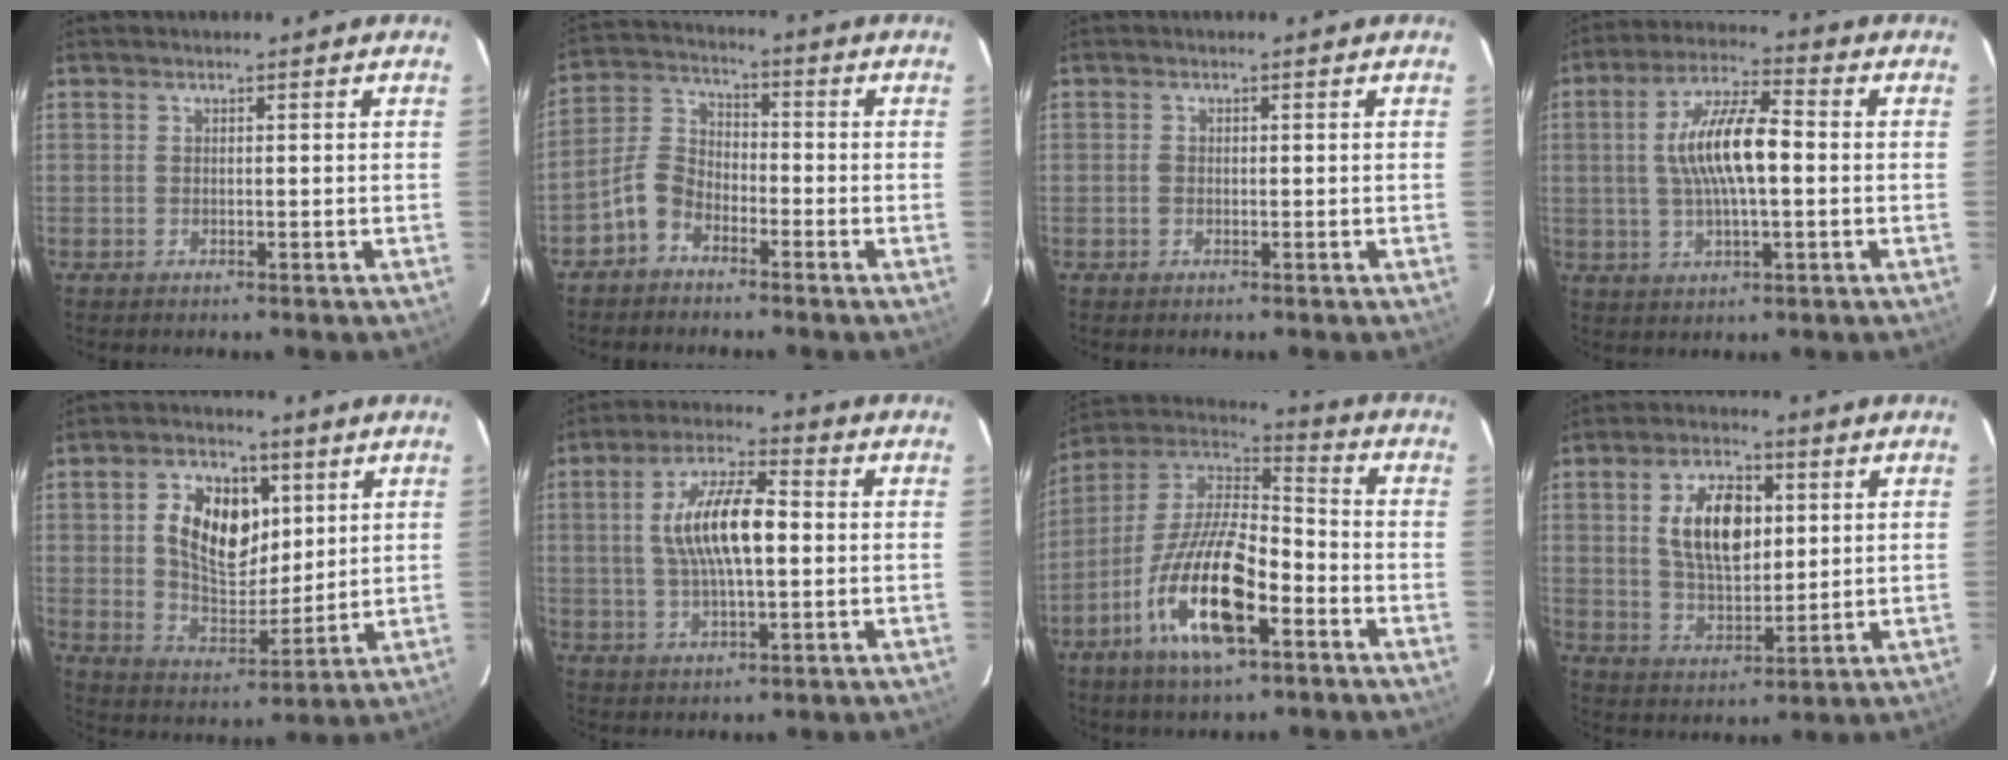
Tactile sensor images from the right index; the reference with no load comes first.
{"total": 6.5, "force": [-4.2, 3.9, 2.9], "torque": [-0.068, 0.022, -0.091]}
{"total": 1.0, "force": [-0.2, 0.8, 0.5], "torque": [-0.009, 0.002, -0.005]}
{"total": 11.8, "force": [0.3, 3.5, 11.3], "torque": [-0.213, 0.013, 0.005]}
{"total": 13.0, "force": [3.7, 8.1, 9.5], "torque": [-0.172, 0.013, 0.072]}
{"total": 12.2, "force": [0.9, 4.2, 11.5], "torque": [-0.216, 0.014, 0.017]}
{"total": 19.4, "force": [-8.6, 7.0, 16.0], "torque": [-0.316, -0.021, -0.168]}
{"total": 11.8, "force": [2.8, 6.1, 9.6], "torque": [-0.175, 0.011, 0.057]}